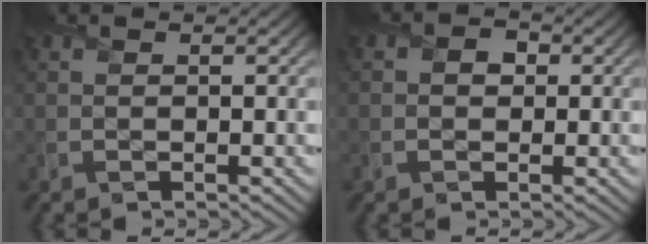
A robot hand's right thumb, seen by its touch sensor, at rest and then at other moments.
{"total": 2.0, "force": [0.3, 1.7, 1.0], "torque": [-0.006, 0.000, -0.008]}